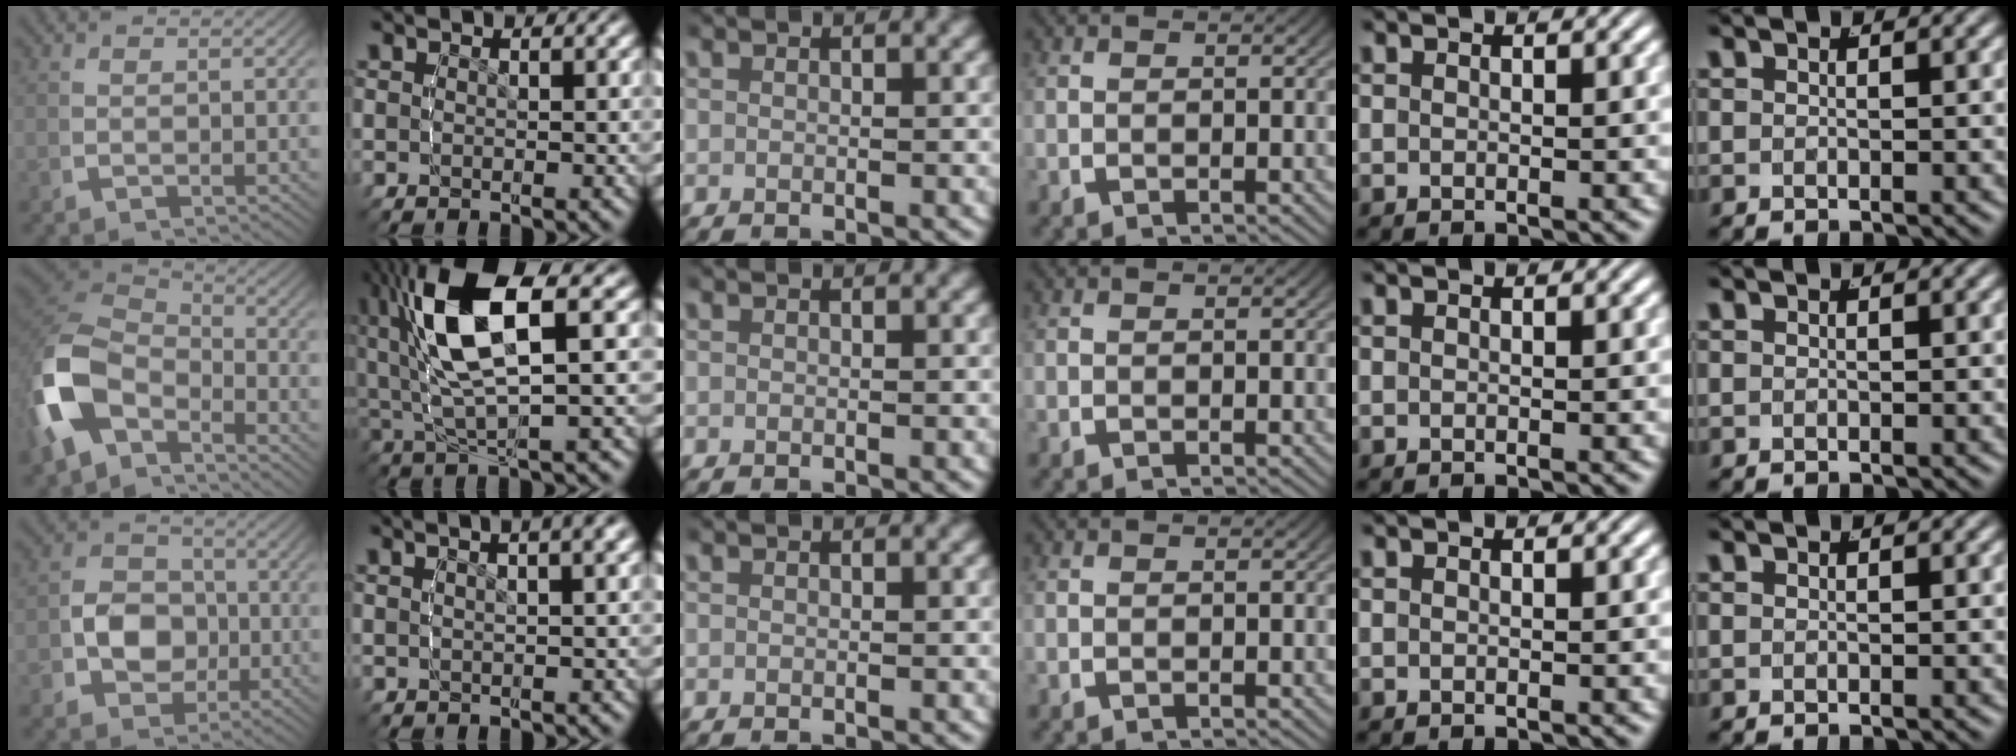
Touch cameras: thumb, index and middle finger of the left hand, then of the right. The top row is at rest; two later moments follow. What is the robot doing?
{"motion": "lift_and_place", "object": "markers"}